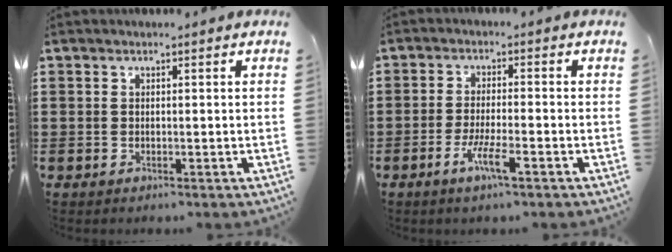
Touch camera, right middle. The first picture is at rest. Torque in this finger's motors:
{"motor_torque": [0.14, -0.05, 0.40, 0.12]}